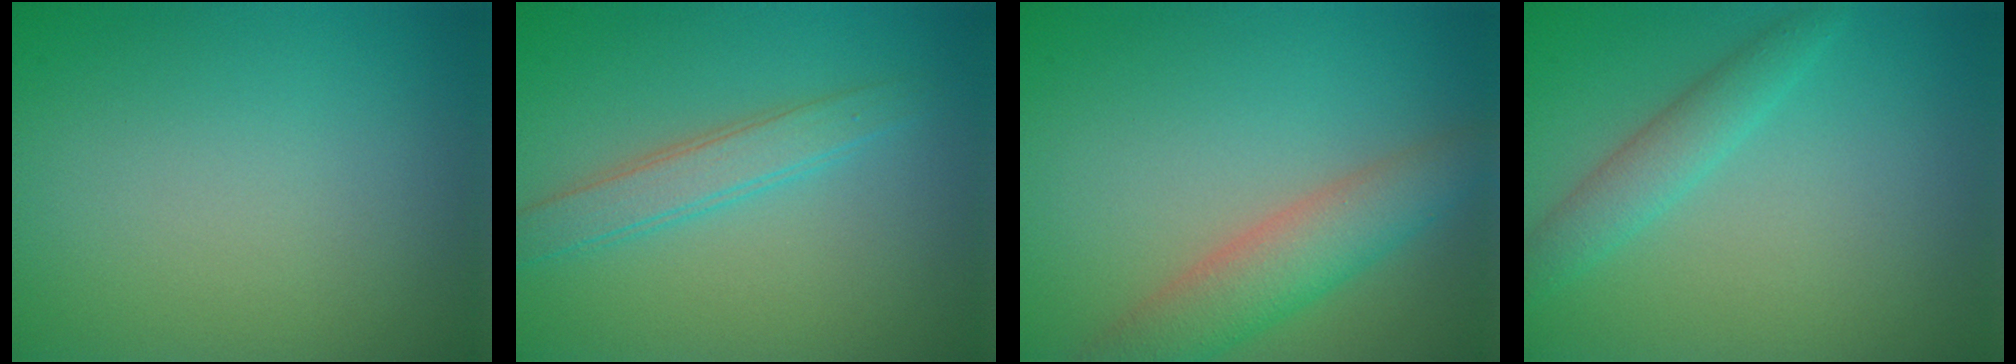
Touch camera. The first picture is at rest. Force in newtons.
{"total": 2.9, "press": 2.9, "slide": 0.1}
{"total": 4.9, "press": 4.9, "slide": 0.3}
{"total": 2.6, "press": 2.6, "slide": 0.0}